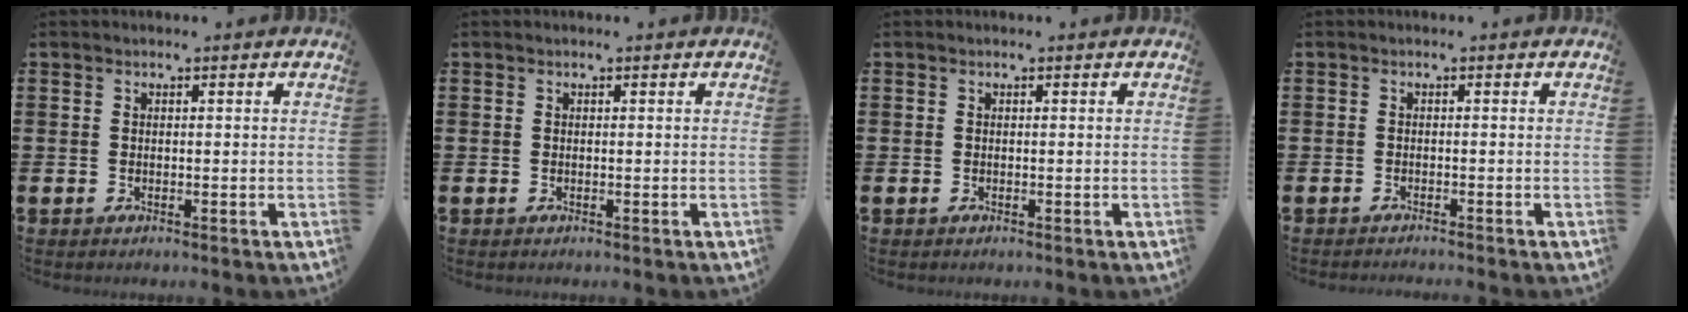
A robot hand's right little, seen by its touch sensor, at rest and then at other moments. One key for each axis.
{"total": 0.0}
{"total": 0.0}
{"total": 0.6, "fx": -0.6, "fy": -0.2, "fz": 0.0, "tx": 0.000, "ty": -0.002, "tz": -0.013}